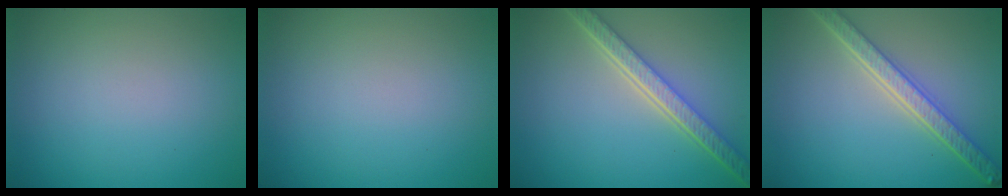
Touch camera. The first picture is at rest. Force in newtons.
{"total": 0.0}
{"total": 5.4, "press": 4.1, "slide": 3.6}
{"total": 5.0, "press": 3.9, "slide": 3.2}